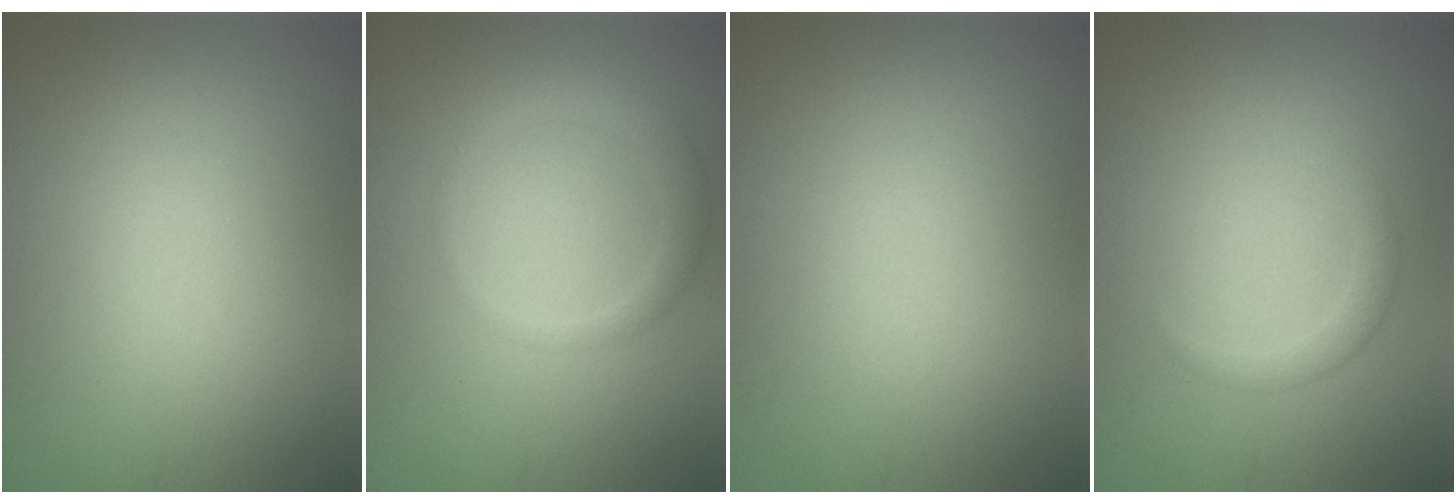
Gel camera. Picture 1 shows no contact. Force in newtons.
{"total": 2.2, "press": 2.2, "slide": 0.3}
{"total": 0.0}
{"total": 1.6, "press": 1.6, "slide": 0.1}